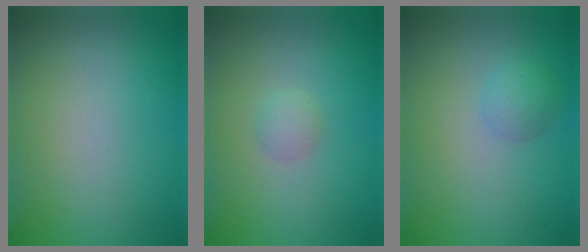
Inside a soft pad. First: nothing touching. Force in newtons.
{"total": 1.0, "press": 1.0, "slide": 0.1}
{"total": 1.6, "press": 1.5, "slide": 0.1}